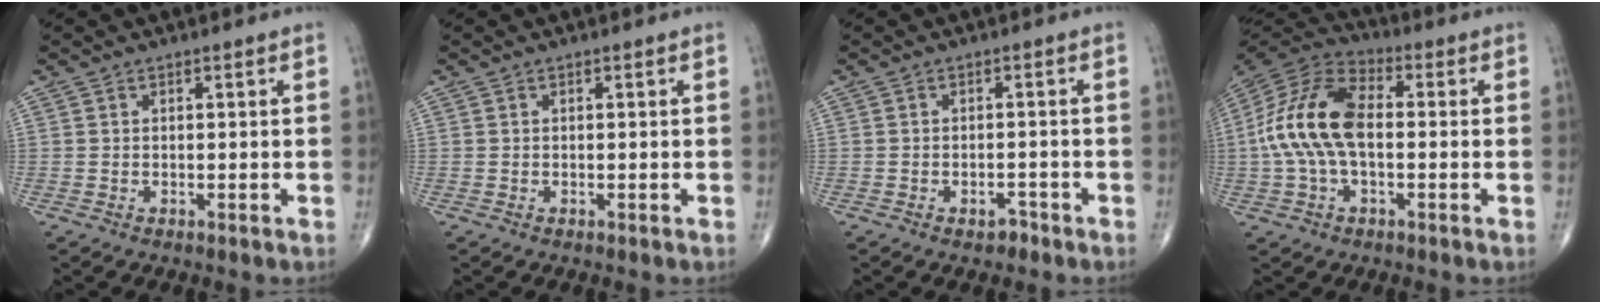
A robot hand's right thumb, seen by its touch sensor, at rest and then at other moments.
{"total": 0.0}
{"total": 2.1, "force": [-1.5, 1.2, 1.0], "torque": [-0.011, 0.010, -0.019]}
{"total": 16.0, "force": [-0.1, 8.9, 13.2], "torque": [-0.270, 0.036, -0.012]}